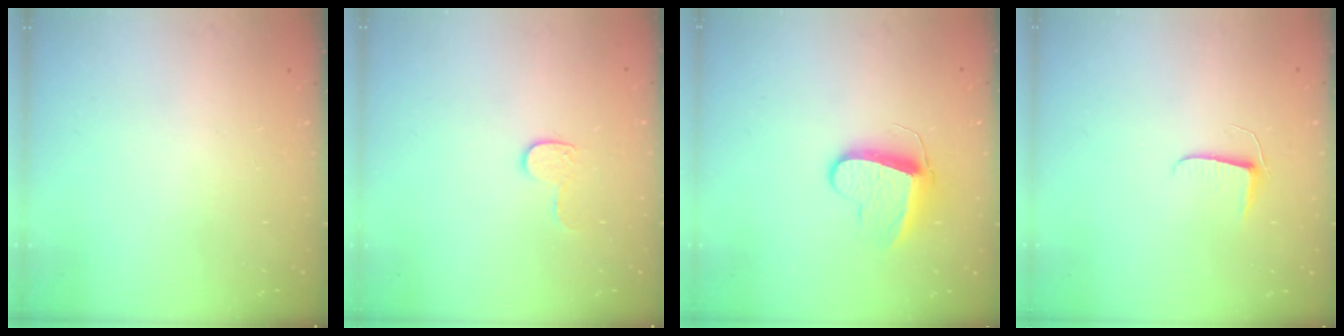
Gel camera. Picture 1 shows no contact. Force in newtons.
{"total": 6.8, "press": 6.8, "slide": 0.3}
{"total": 10.3, "press": 10.2, "slide": 0.9}
{"total": 5.5, "press": 5.5, "slide": 0.5}